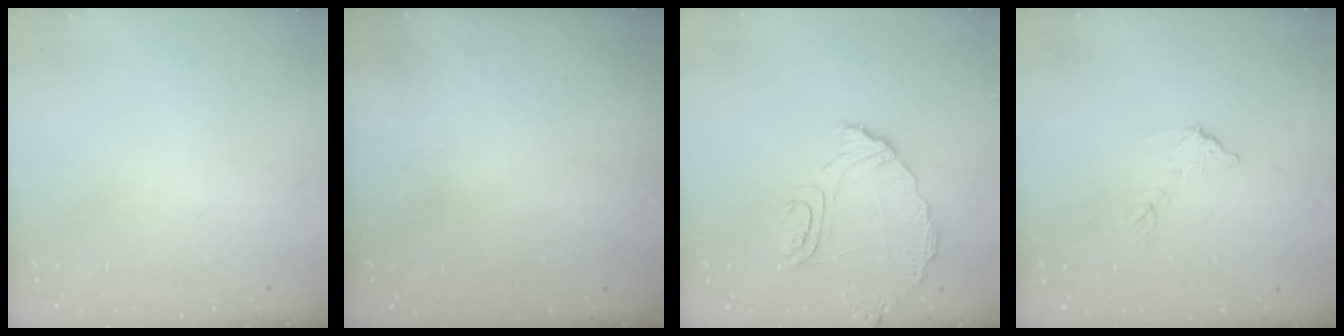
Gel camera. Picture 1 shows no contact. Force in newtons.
{"total": 3.1, "press": 3.1, "slide": 0.3}
{"total": 10.1, "press": 10.0, "slide": 1.0}
{"total": 7.2, "press": 7.2, "slide": 0.3}